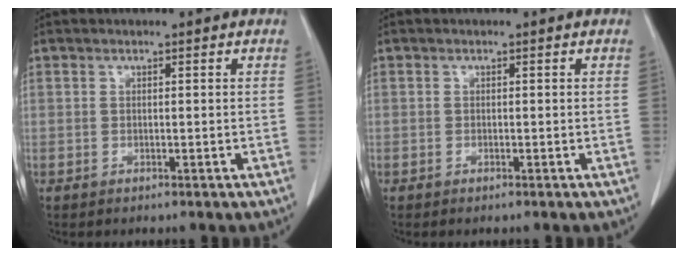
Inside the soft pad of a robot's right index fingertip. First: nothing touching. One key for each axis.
{"total": 0.0}